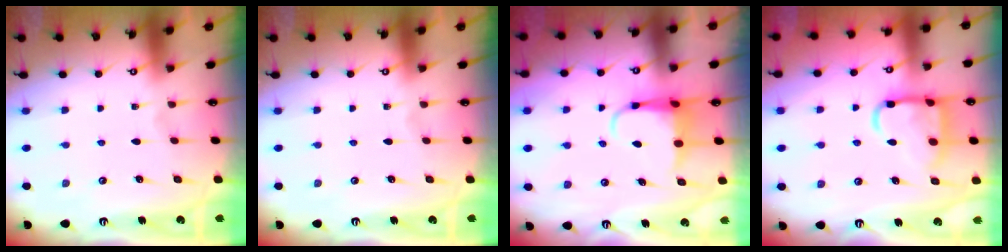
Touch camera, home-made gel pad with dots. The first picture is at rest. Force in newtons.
{"total": 0.0}
{"total": 5.9, "press": 5.9, "slide": 0.6}
{"total": 13.4, "press": 13.3, "slide": 1.5}